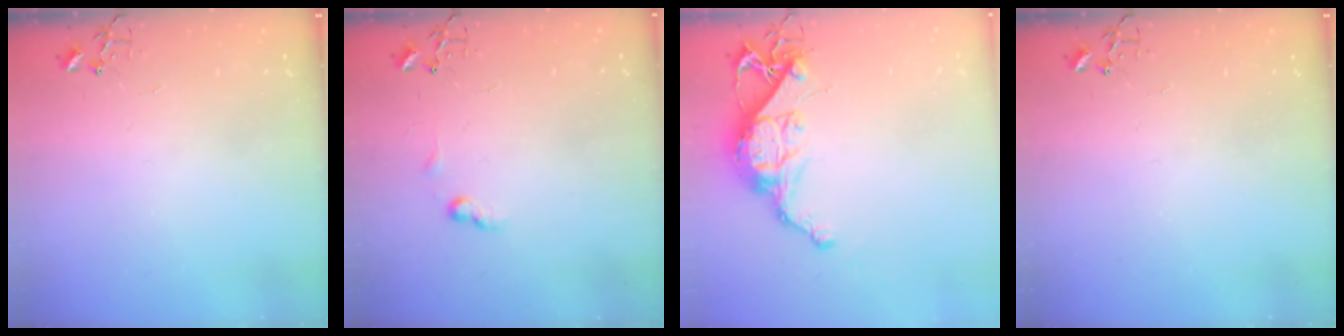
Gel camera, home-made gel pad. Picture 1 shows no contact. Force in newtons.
{"total": 6.0, "press": 6.0, "slide": 0.8}
{"total": 12.8, "press": 12.7, "slide": 1.0}
{"total": 0.0}